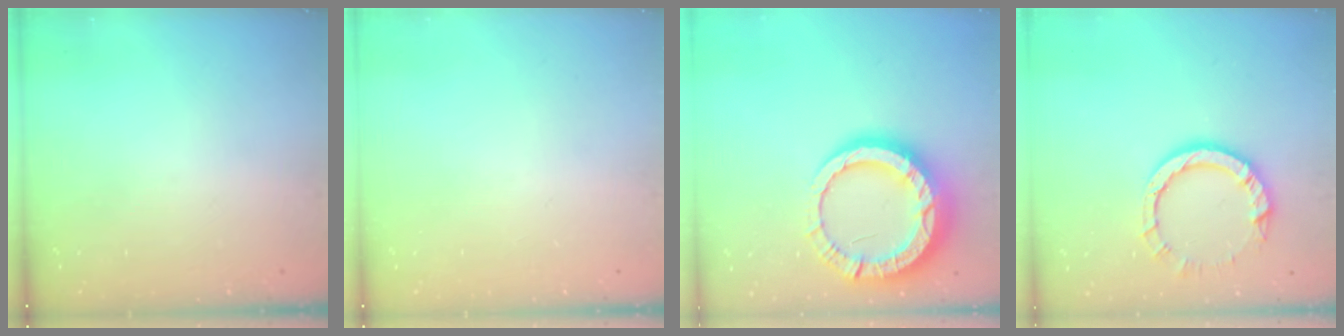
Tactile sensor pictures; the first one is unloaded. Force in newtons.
{"total": 0.0}
{"total": 17.4, "press": 17.3, "slide": 1.8}
{"total": 10.6, "press": 10.5, "slide": 1.4}